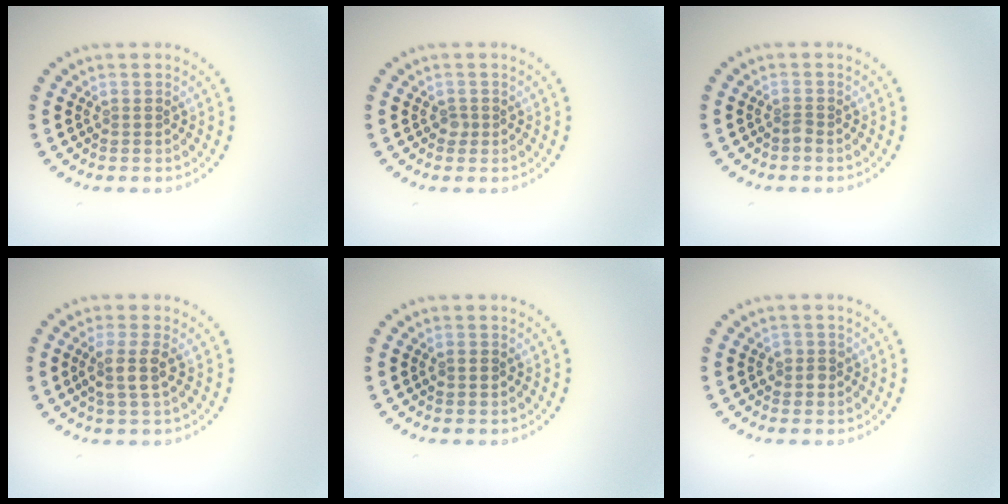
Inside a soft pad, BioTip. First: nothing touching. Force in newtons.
{"total": 0.7, "press": 0.4, "slide": 0.6}
{"total": 0.7, "press": 0.4, "slide": 0.5}
{"total": 2.4, "press": 2.0, "slide": 1.2}
{"total": 0.9, "press": 0.9, "slide": 0.1}
{"total": 1.3, "press": 1.2, "slide": 0.5}